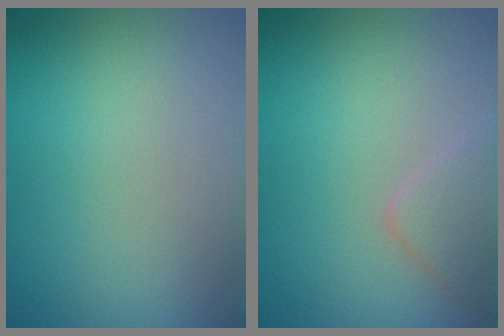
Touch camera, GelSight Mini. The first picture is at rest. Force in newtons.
{"total": 2.2, "press": 2.2, "slide": 0.1}